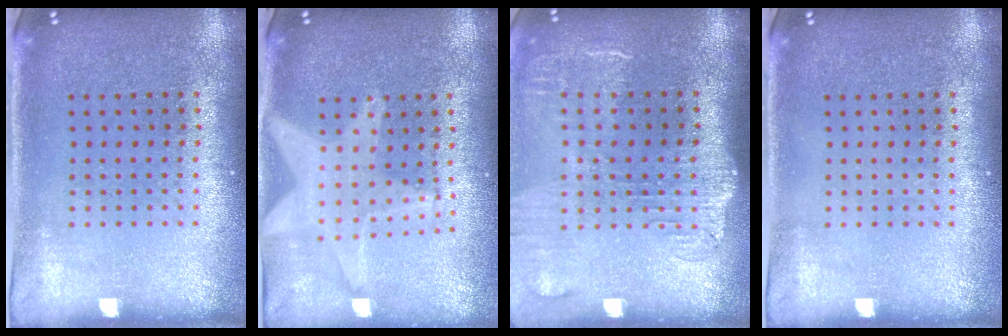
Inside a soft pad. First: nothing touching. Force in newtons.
{"total": 2.0, "press": 1.7, "slide": 1.1}
{"total": 1.9, "press": 1.5, "slide": 1.2}
{"total": 0.0}